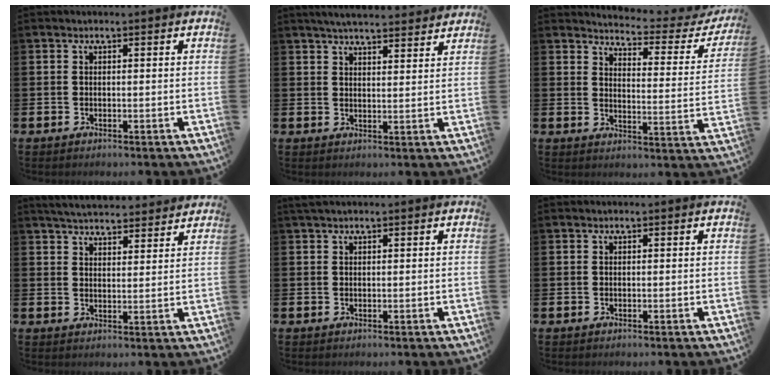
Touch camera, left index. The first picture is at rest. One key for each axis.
{"total": 4.6, "fx": 4.5, "fy": 0.3, "fz": 1.0, "tx": -0.025, "ty": -0.020, "tz": 0.079}
{"total": 4.0, "fx": 3.8, "fy": 0.7, "fz": 1.0, "tx": -0.025, "ty": -0.038, "tz": 0.054}
{"total": 4.7, "fx": 4.7, "fy": 0.5, "fz": 0.4, "tx": -0.018, "ty": -0.028, "tz": 0.081}
{"total": 1.2, "fx": 1.0, "fy": 0.2, "fz": 0.6, "tx": -0.010, "ty": 0.002, "tz": 0.017}
{"total": 0.0}